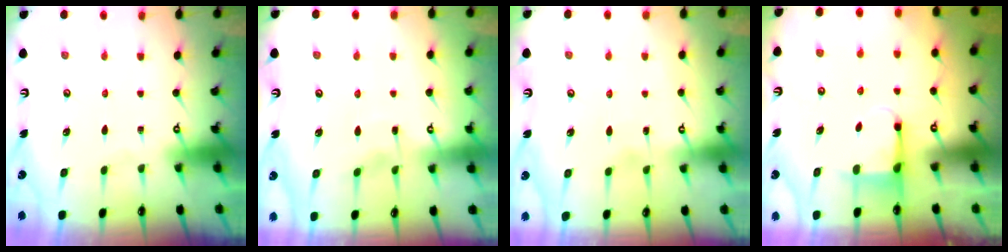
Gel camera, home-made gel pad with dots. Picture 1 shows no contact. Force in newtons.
{"total": 3.5, "press": 3.5, "slide": 0.5}
{"total": 2.5, "press": 2.5, "slide": 0.2}
{"total": 3.0, "press": 3.0, "slide": 0.8}